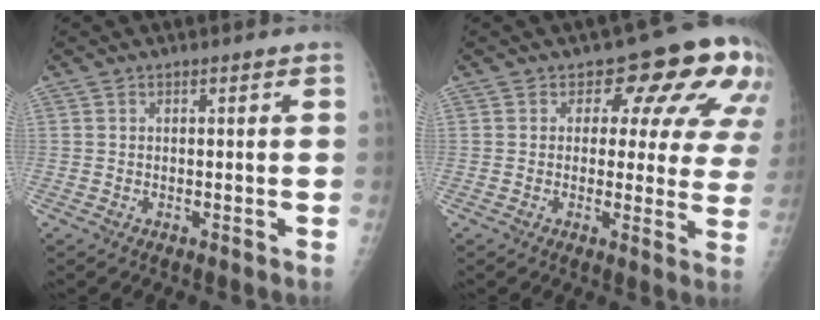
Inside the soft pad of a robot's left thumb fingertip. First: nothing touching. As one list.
[{"total": 13.4, "force": [6.2, 7.4, 9.3], "torque": [-0.059, -0.025, 0.055]}]